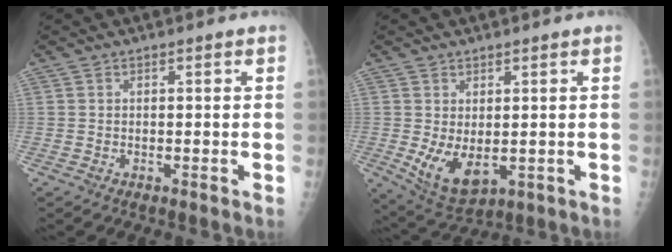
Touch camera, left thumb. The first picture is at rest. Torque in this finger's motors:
{"motor_torque": [-0.18, 0.49, 0.54, -0.19, 0.13]}